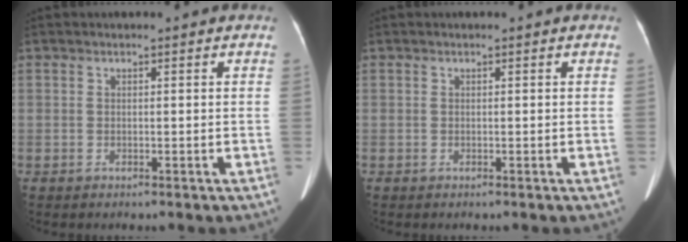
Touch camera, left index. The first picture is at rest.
{"total": 0.0}